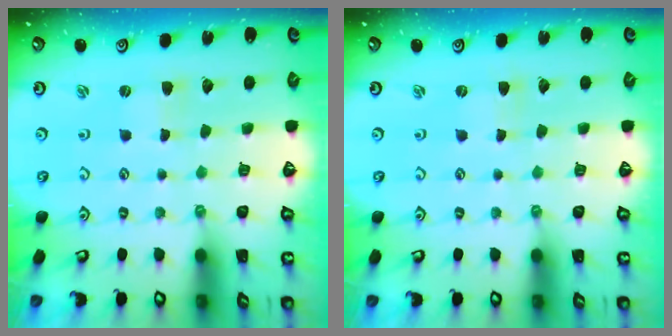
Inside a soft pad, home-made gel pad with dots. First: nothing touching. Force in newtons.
{"total": 0.0}